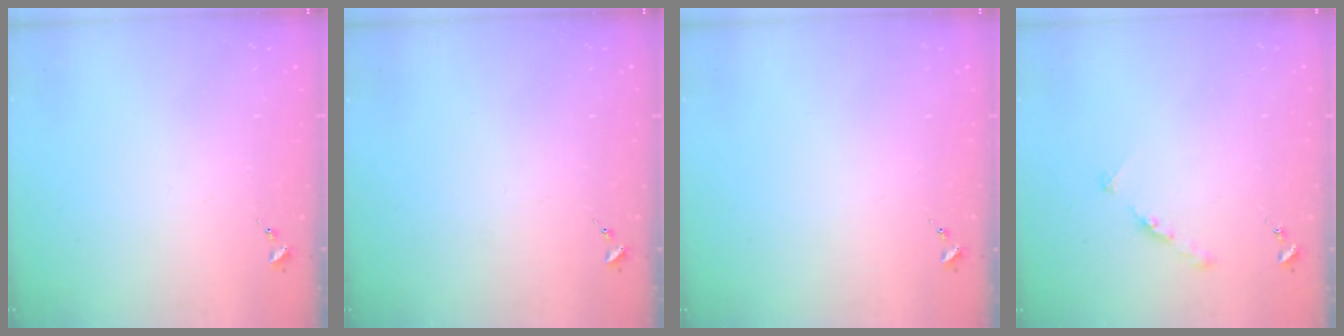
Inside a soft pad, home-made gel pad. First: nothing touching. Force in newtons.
{"total": 0.0}
{"total": 0.0}
{"total": 4.8, "press": 4.7, "slide": 0.5}